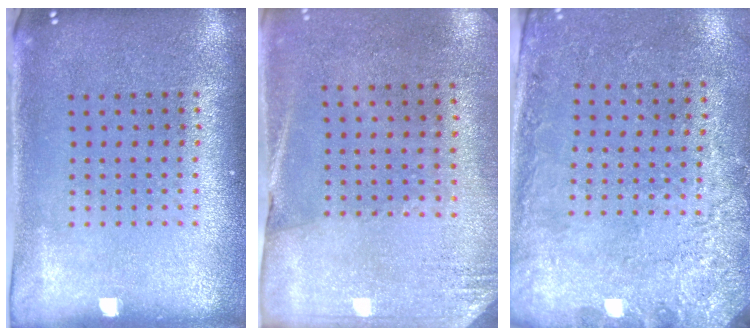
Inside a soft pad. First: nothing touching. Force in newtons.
{"total": 2.6, "press": 2.3, "slide": 1.2}
{"total": 2.7, "press": 2.0, "slide": 1.8}